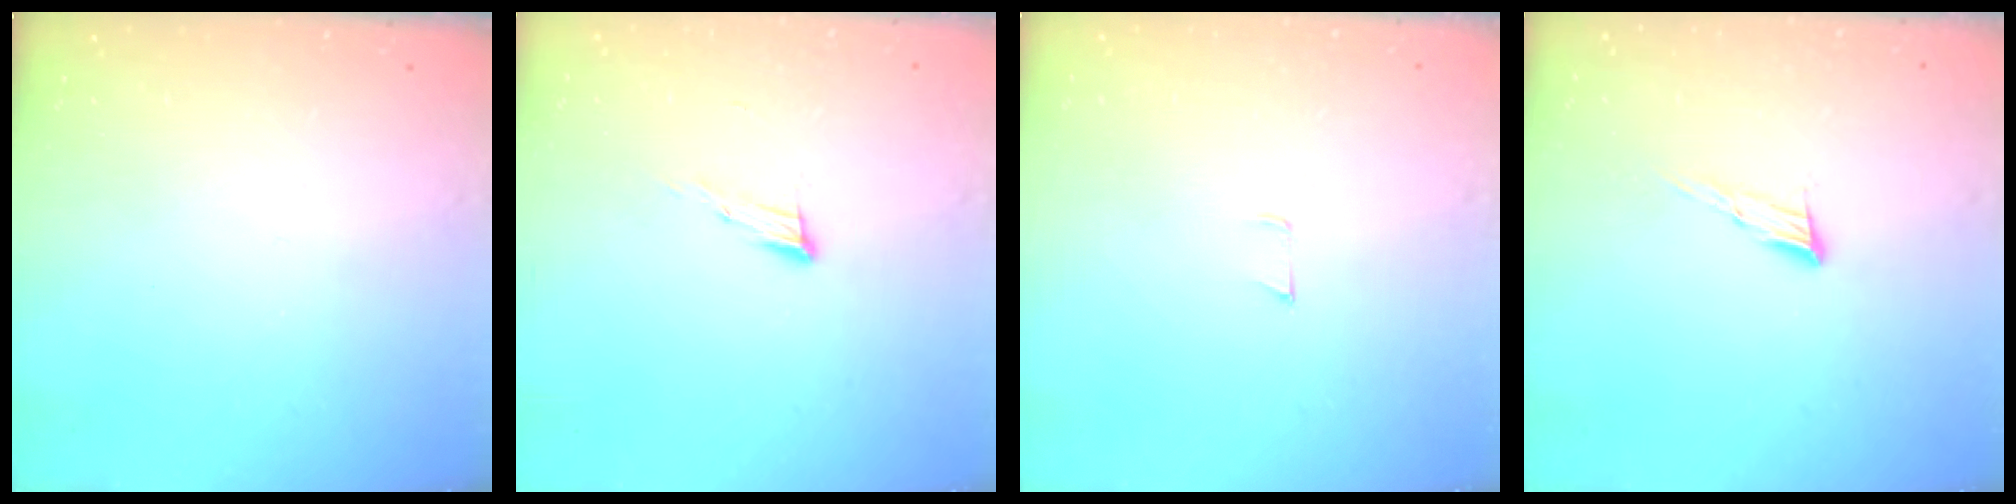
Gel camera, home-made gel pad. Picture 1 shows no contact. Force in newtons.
{"total": 7.7, "press": 7.6, "slide": 1.2}
{"total": 3.6, "press": 3.6, "slide": 0.3}
{"total": 7.3, "press": 7.2, "slide": 1.2}